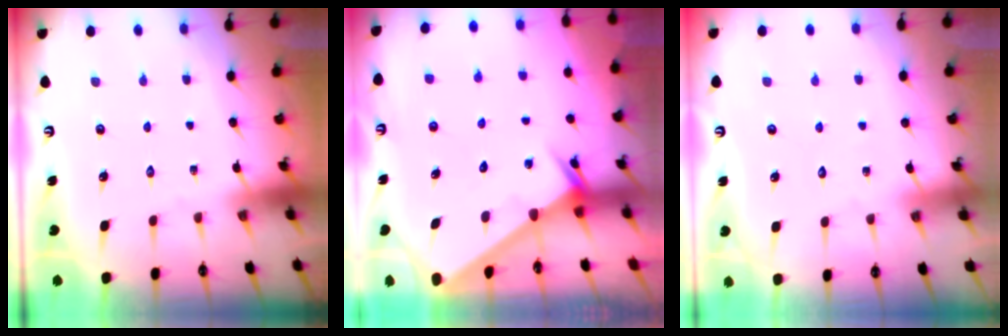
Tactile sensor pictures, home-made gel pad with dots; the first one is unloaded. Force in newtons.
{"total": 2.6, "press": 2.6, "slide": 0.0}
{"total": 2.4, "press": 2.4, "slide": 0.3}